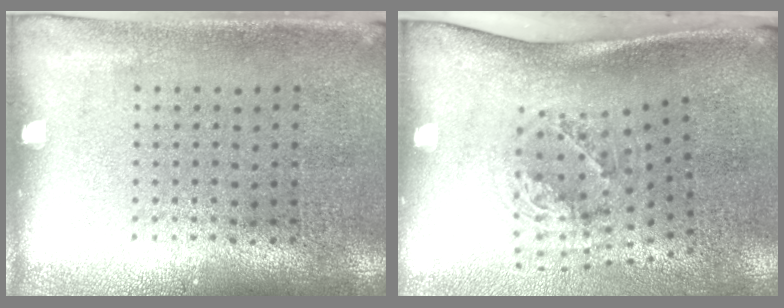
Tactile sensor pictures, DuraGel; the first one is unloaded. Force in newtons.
{"total": 1.8, "press": 1.3, "slide": 1.3}